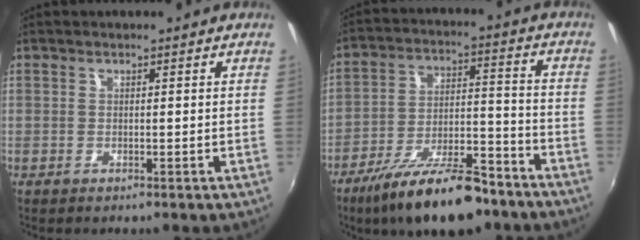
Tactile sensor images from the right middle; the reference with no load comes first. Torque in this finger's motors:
{"motor_torque": [0.82, -1.31, 0.31, 0.04]}